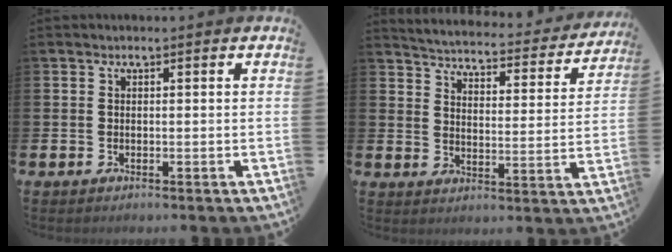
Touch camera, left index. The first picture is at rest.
{"total": 4.3, "force": [4.2, 0.6, 0.7], "torque": [-0.039, -0.039, 0.064]}